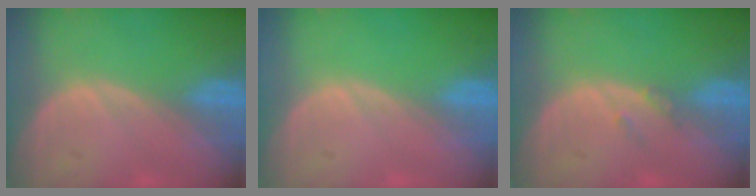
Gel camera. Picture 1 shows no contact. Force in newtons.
{"total": 0.0}
{"total": 1.2, "press": 1.2, "slide": 0.3}